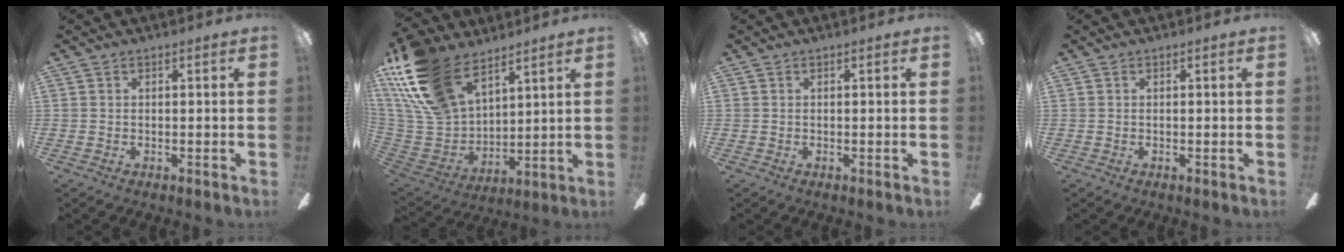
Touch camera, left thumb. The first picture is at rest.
{"total": 22.3, "force": [14.2, 12.3, 12.2], "torque": [-0.282, -0.065, 0.266]}
{"total": 0.0}
{"total": 0.0}